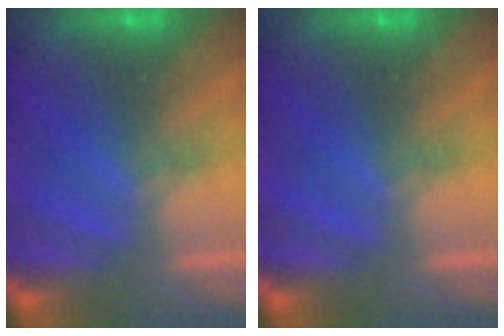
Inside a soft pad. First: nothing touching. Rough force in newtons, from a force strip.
{"total": 0.0}